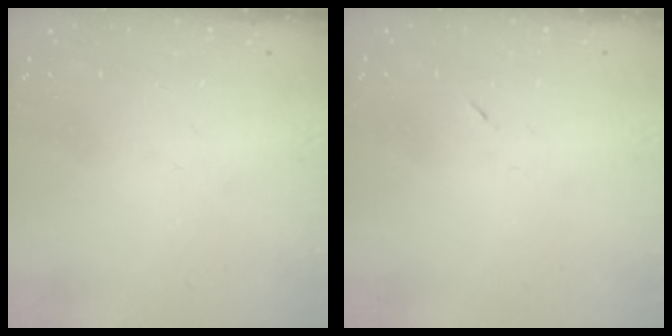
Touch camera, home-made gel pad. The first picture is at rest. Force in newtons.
{"total": 2.6, "press": 2.3, "slide": 1.2}